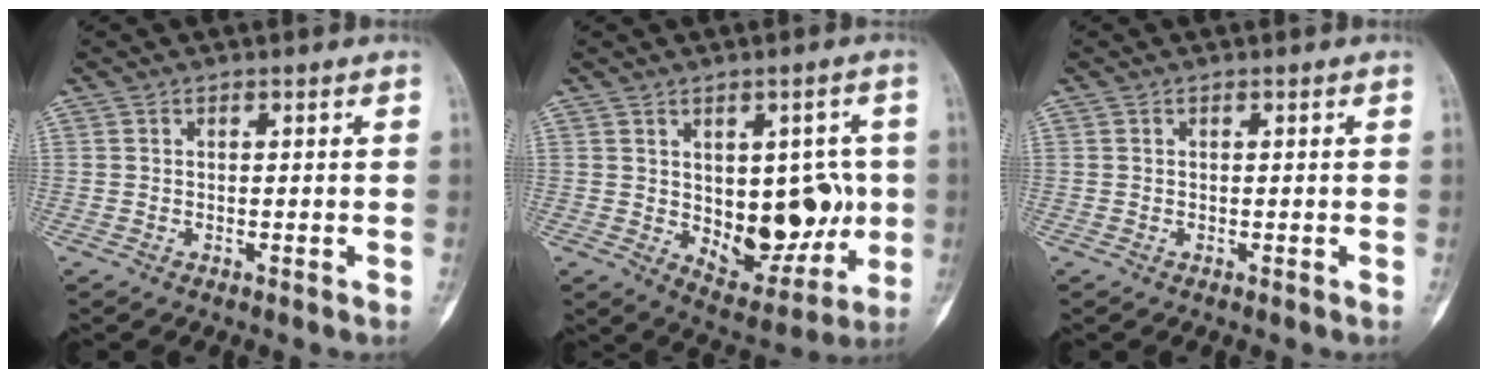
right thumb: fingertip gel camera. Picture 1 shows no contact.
{"total": 14.7, "force": [-0.2, 8.5, 12.0], "torque": [-0.112, -0.008, 0.019]}
{"total": 0.0}